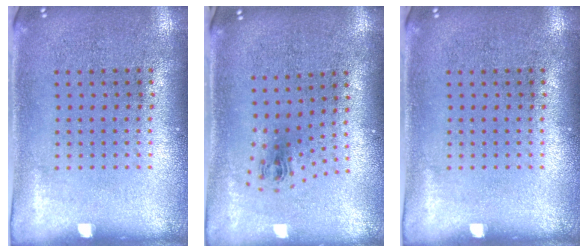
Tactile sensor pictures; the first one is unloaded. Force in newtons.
{"total": 1.0, "press": 0.5, "slide": 0.9}
{"total": 0.0}